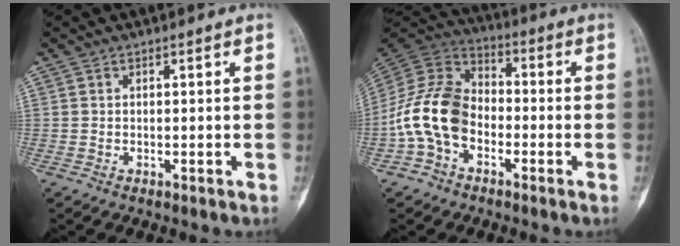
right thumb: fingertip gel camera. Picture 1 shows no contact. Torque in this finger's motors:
{"motor_torque": [0.62, 0.25, 1.31, -0.39, 0.20]}